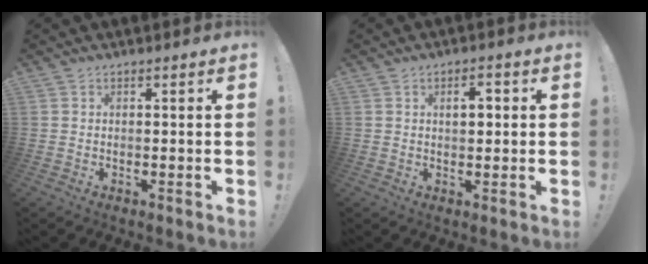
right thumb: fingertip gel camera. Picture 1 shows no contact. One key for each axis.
{"total": 3.8, "fx": 0.8, "fy": 2.0, "fz": 3.1, "tx": -0.044, "ty": 0.004, "tz": 0.005}